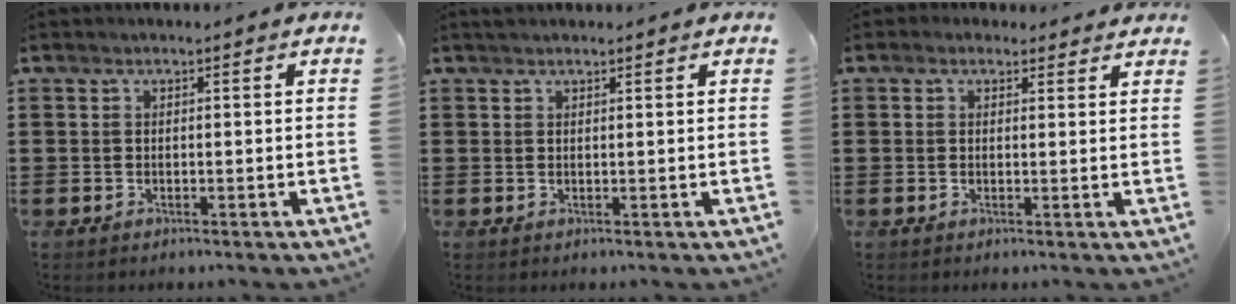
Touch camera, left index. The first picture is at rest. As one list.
[{"total": 0.9, "force": [0.9, 0.2, 0.3], "torque": [-0.005, 0.001, 0.017]}, {"total": 1.5, "force": [1.3, 0.8, 0.2], "torque": [-0.008, 0.007, 0.024]}]